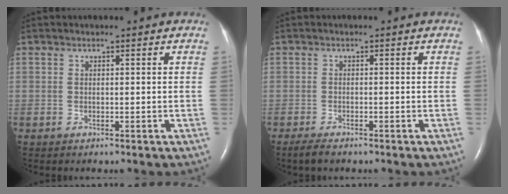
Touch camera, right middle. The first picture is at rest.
{"total": 2.2, "force": [-1.7, 0.6, 1.2], "torque": [-0.030, -0.006, -0.029]}